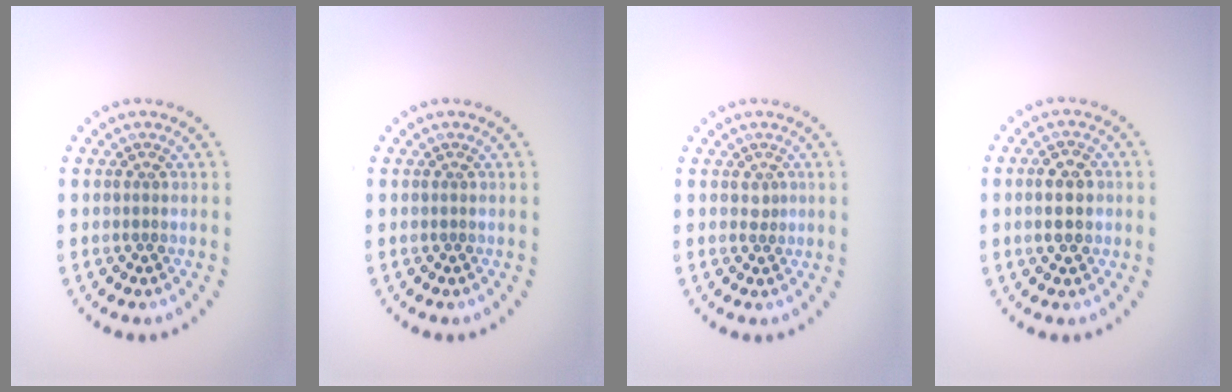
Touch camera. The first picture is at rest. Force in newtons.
{"total": 0.0}
{"total": 0.9, "press": 0.6, "slide": 0.7}
{"total": 3.0, "press": 3.0, "slide": 0.2}